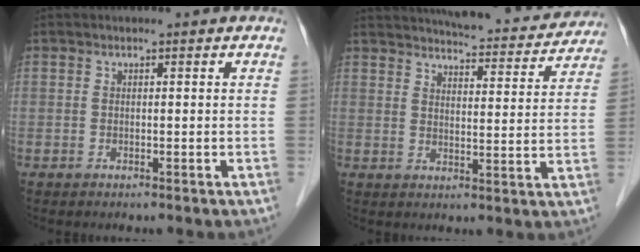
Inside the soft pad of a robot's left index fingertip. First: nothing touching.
{"total": 18.4, "force": [17.3, 3.2, 5.3], "torque": [-0.064, -0.017, 0.212]}